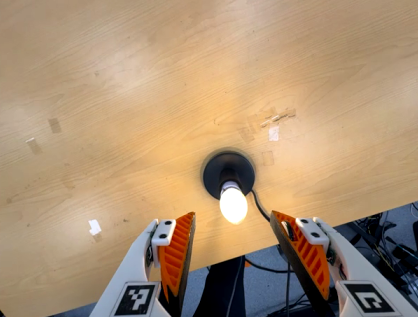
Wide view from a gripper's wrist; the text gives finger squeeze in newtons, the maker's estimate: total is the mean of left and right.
{"total": 0.0}